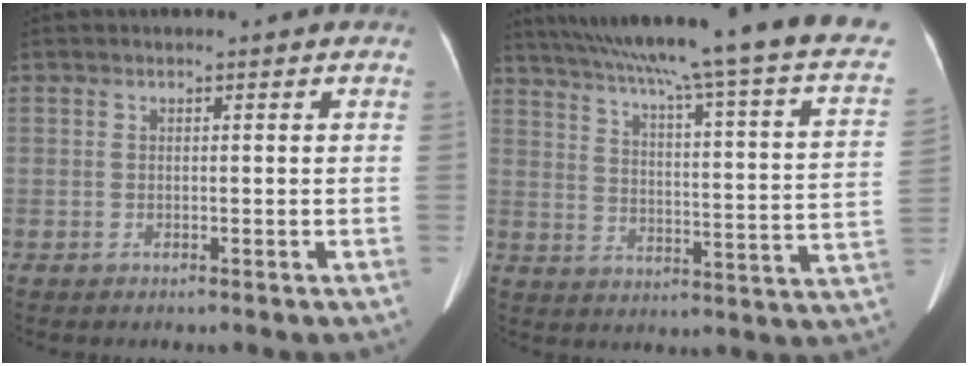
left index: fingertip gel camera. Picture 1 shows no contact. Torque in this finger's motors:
{"motor_torque": [0.00, -1.45, 0.24, 0.17]}